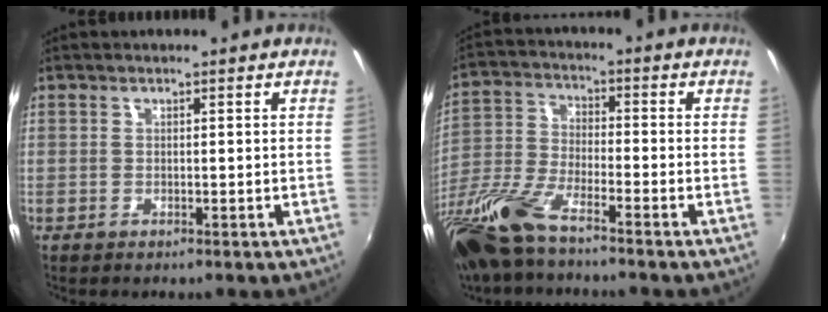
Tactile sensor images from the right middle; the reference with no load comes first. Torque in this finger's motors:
{"motor_torque": [1.10, -1.04, 0.24, 0.21]}